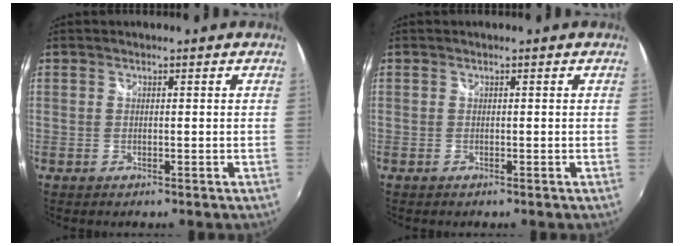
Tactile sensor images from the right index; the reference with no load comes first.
{"total": 0.0}